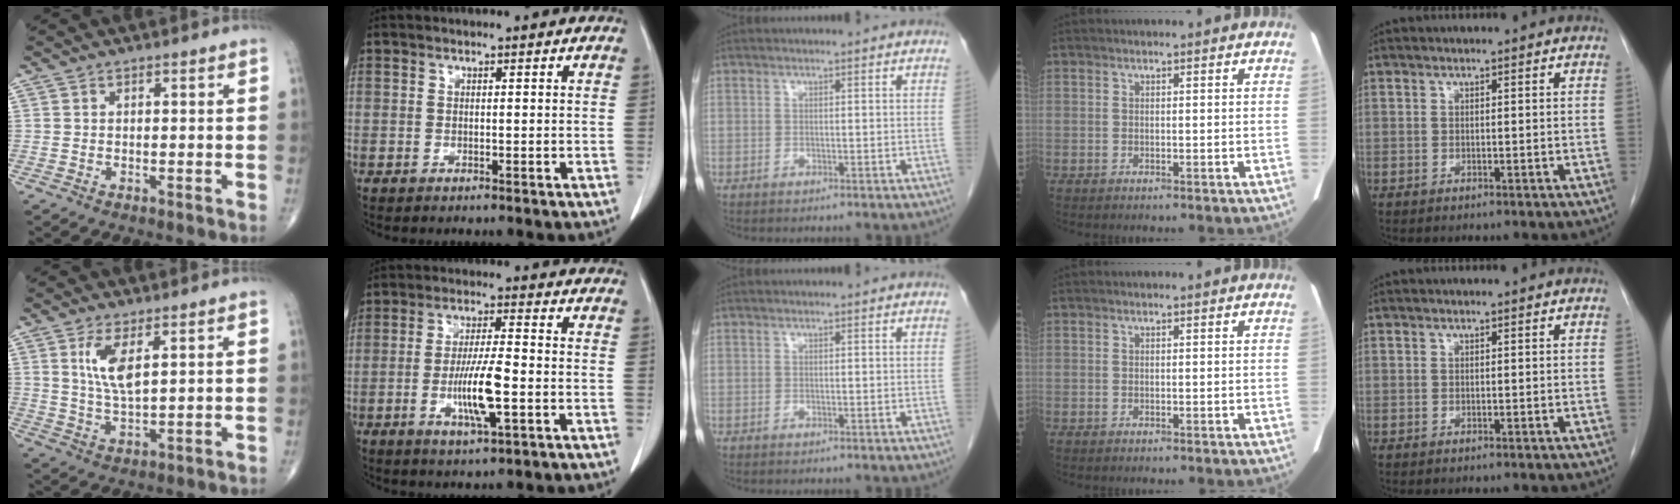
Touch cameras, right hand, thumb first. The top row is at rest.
{"thumb": {"total": 6.9, "force": [2.6, 2.4, 5.9], "torque": [-0.114, -0.015, 0.060]}, "index": {"total": 8.6, "force": [-2.3, 0.9, 8.2], "torque": [-0.154, -0.007, -0.043]}}